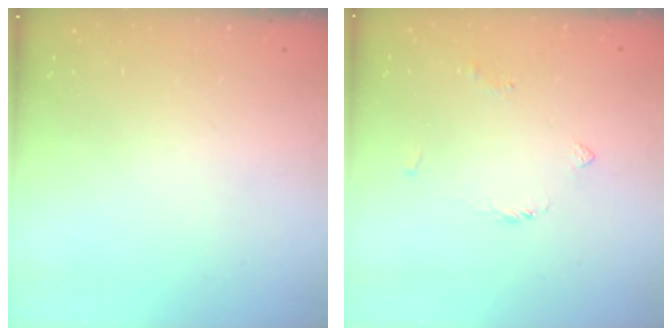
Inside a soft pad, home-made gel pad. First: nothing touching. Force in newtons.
{"total": 3.2, "press": 3.2, "slide": 0.5}